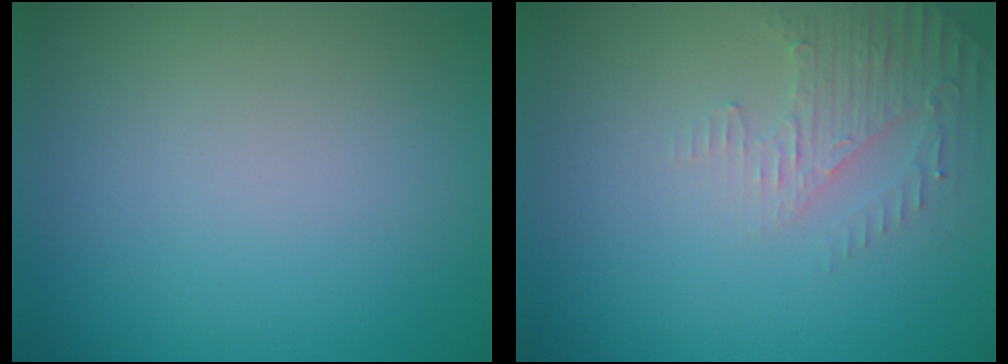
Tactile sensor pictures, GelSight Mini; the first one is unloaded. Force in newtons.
{"total": 2.6, "press": 2.5, "slide": 0.7}